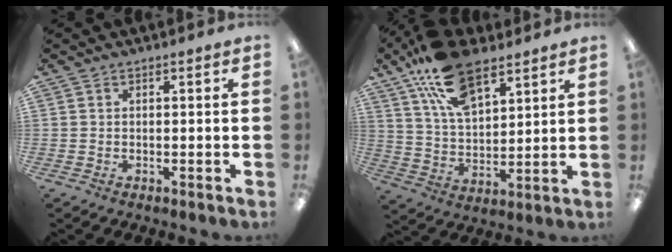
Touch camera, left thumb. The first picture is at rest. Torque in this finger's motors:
{"motor_torque": [1.67, 0.85, 1.74, -1.03, 0.51]}